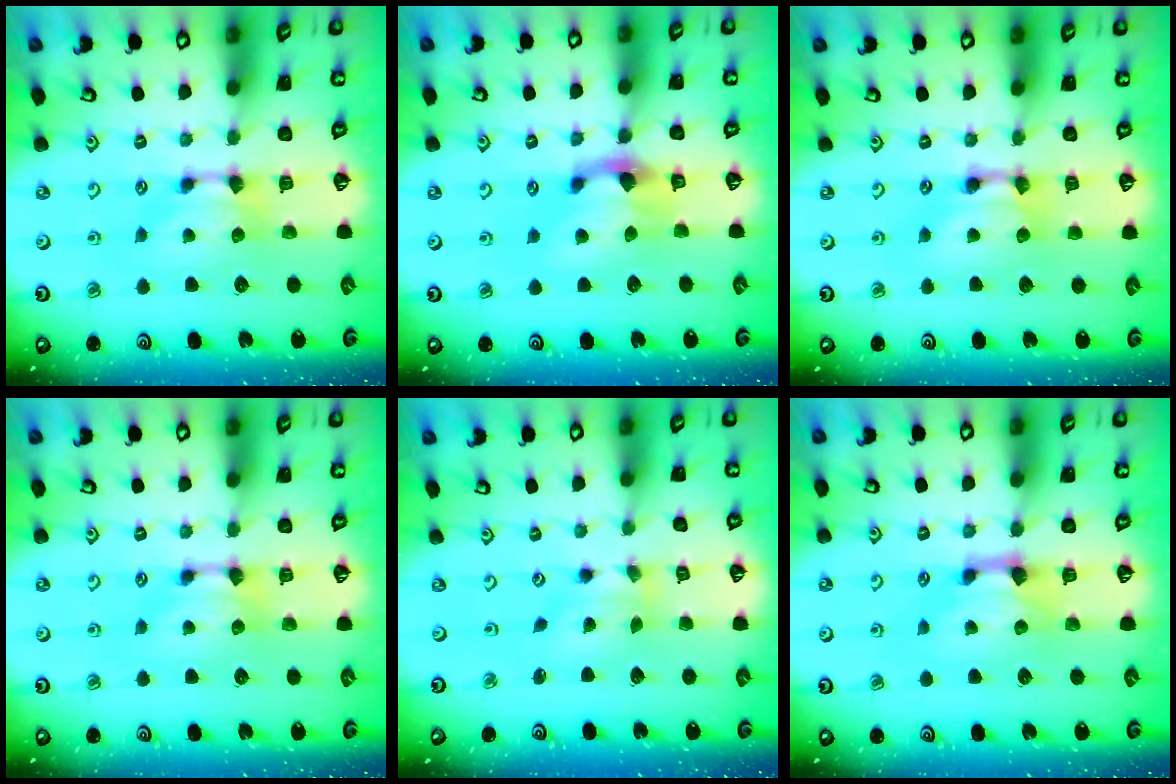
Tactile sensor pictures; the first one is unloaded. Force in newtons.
{"total": 2.8, "press": 2.2, "slide": 1.7}
{"total": 2.2, "press": 2.2, "slide": 0.0}
{"total": 0.0}
{"total": 2.1, "press": 1.6, "slide": 1.3}
{"total": 1.6, "press": 1.1, "slide": 1.1}